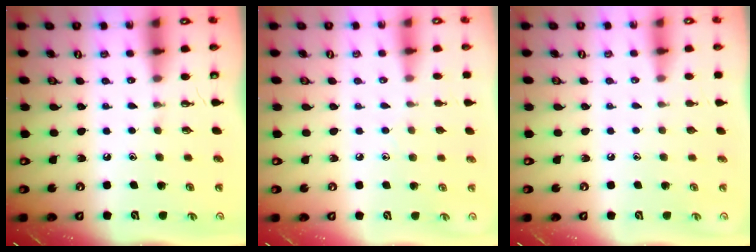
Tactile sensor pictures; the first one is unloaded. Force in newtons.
{"total": 4.8, "press": 4.8, "slide": 0.5}
{"total": 0.0}